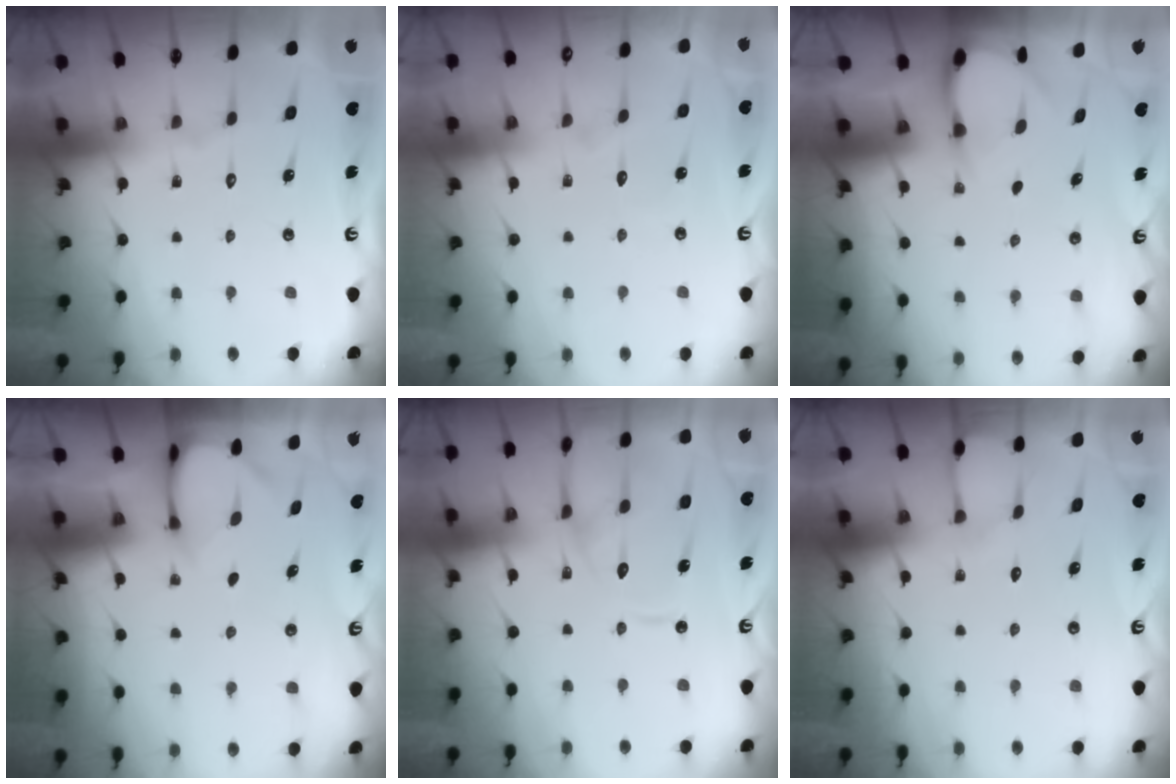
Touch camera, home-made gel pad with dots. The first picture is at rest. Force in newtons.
{"total": 4.5, "press": 4.4, "slide": 0.3}
{"total": 2.9, "press": 2.9, "slide": 0.3}
{"total": 3.3, "press": 3.3, "slide": 0.3}
{"total": 13.5, "press": 13.4, "slide": 1.5}
{"total": 3.1, "press": 3.1, "slide": 0.3}